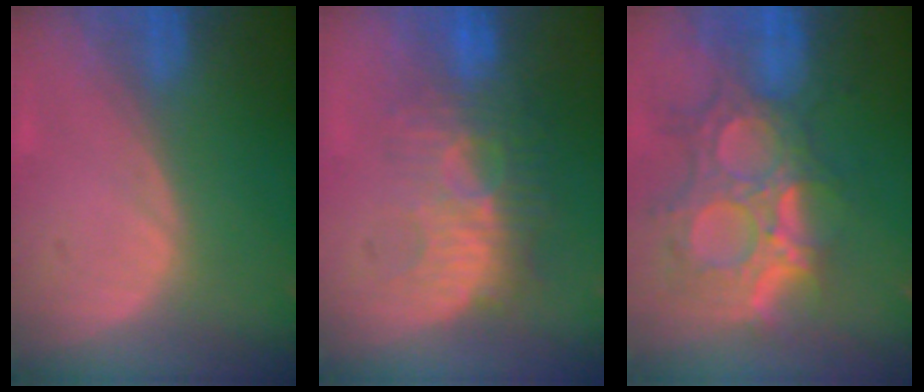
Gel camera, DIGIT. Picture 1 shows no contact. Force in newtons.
{"total": 9.1, "press": 8.7, "slide": 2.6}
{"total": 12.9, "press": 11.1, "slide": 6.7}